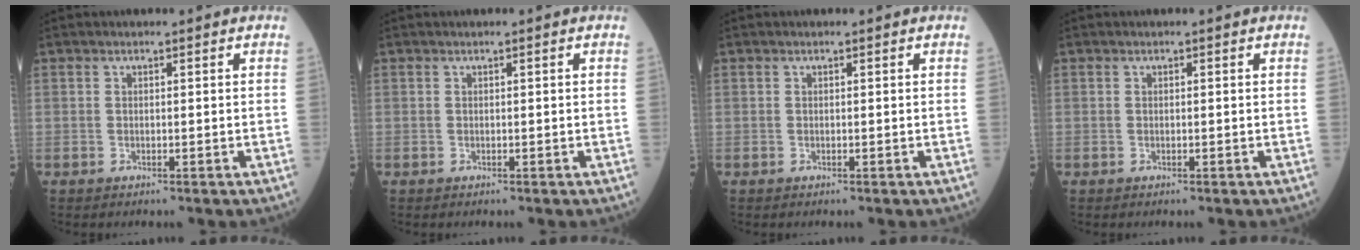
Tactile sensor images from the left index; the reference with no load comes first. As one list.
[{"total": 0.0}, {"total": 0.0}, {"total": 0.0}]